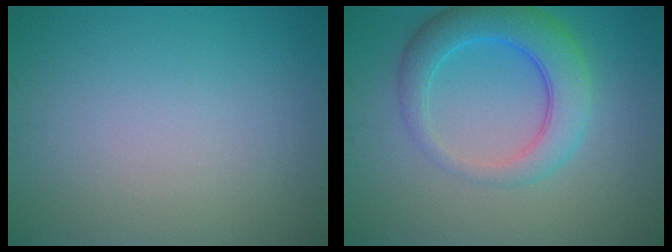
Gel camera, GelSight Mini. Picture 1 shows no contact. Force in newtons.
{"total": 5.6, "press": 5.6, "slide": 0.2}